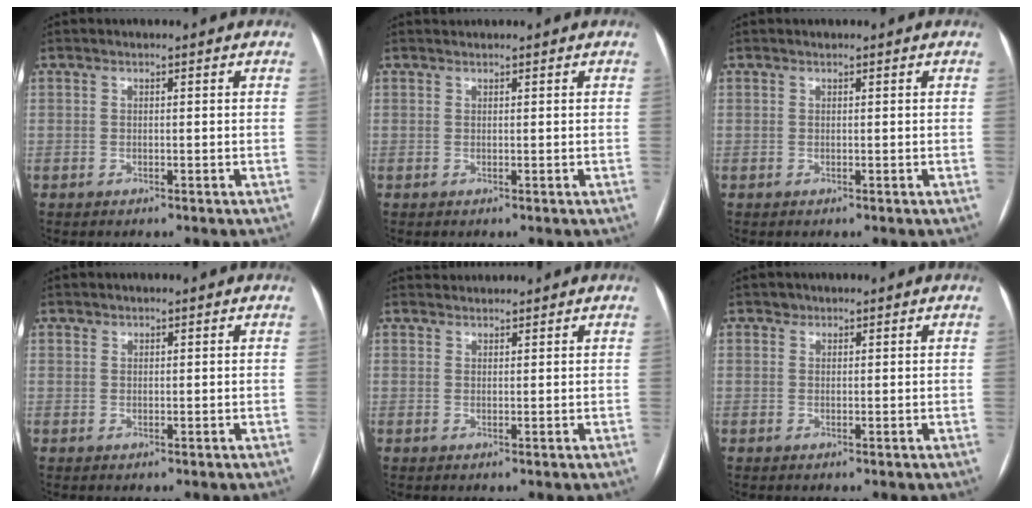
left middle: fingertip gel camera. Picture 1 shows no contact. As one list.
[{"total": 0.5, "force": [0.5, 0.0, -0.2], "torque": [-0.004, 0.008, 0.011]}, {"total": 0.0}, {"total": 0.5, "force": [0.5, 0.2, -0.1], "torque": [0.005, -0.003, 0.006]}, {"total": 2.0, "force": [1.9, 0.3, -0.3], "torque": [0.000, 0.018, 0.037]}, {"total": 0.8, "force": [0.6, 0.6, -0.1], "torque": [0.005, -0.002, 0.006]}]